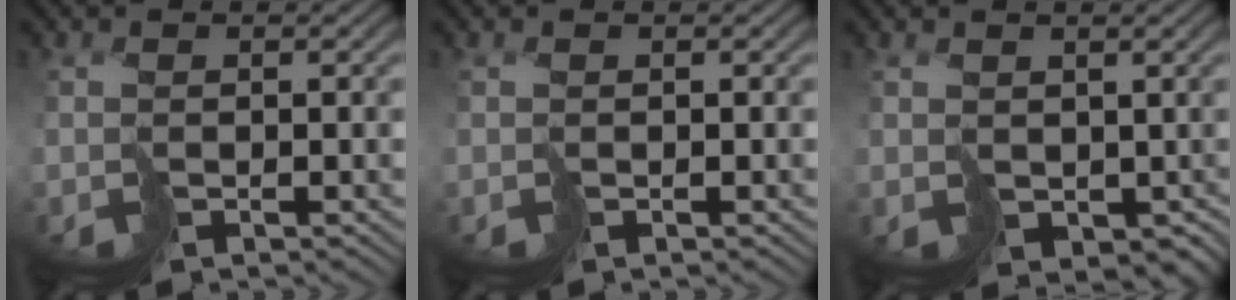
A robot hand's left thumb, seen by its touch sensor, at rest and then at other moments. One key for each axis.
{"total": 0.0}
{"total": 2.7, "fx": 0.6, "fy": 1.8, "fz": 1.9, "tx": -0.044, "ty": -0.011, "tz": 0.015}